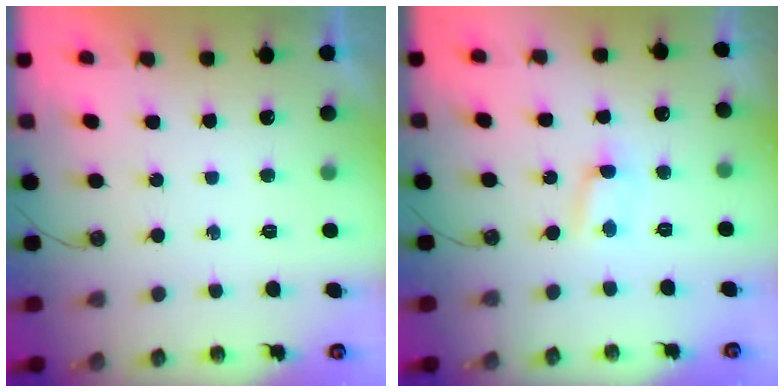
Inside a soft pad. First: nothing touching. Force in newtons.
{"total": 1.6, "press": 1.5, "slide": 0.3}